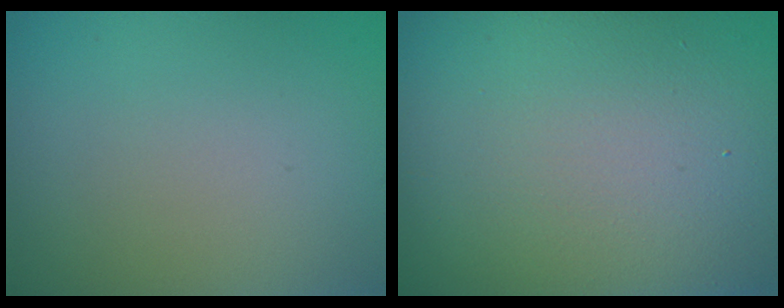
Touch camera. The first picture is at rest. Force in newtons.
{"total": 19.6, "press": 19.5, "slide": 1.3}